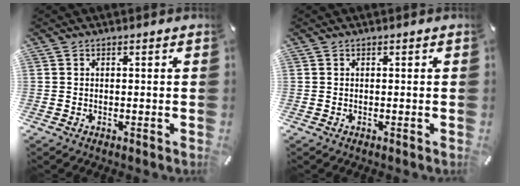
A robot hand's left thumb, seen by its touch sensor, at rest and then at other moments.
{"total": 0.0}